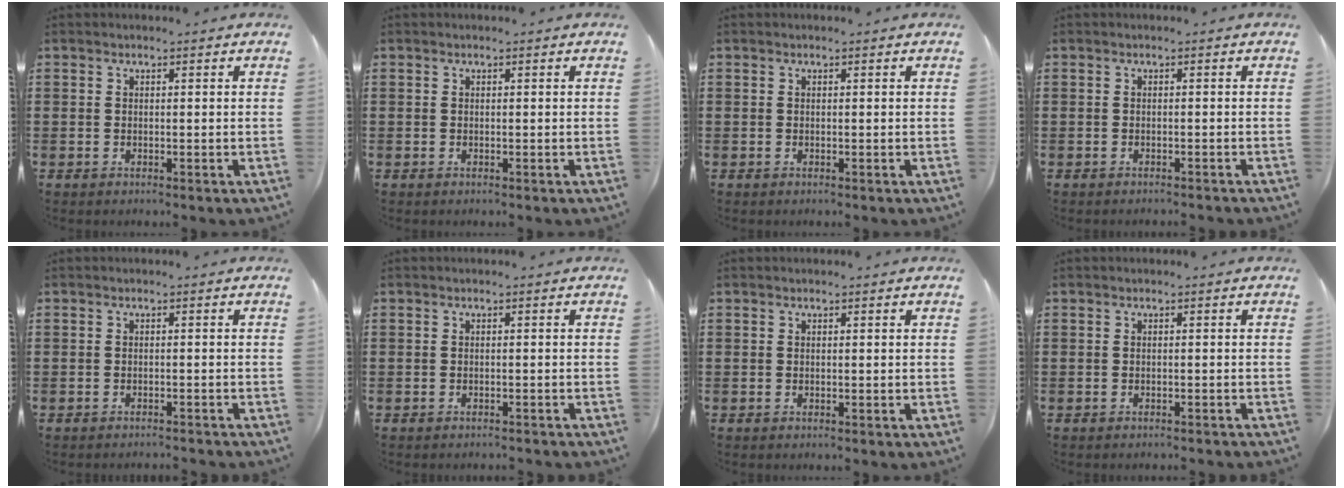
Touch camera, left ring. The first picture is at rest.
{"total": 0.0}
{"total": 0.0}
{"total": 0.6, "force": [-0.6, -0.1, 0.2], "torque": [-0.005, -0.002, -0.012]}
{"total": 1.0, "force": [-1.0, -0.1, 0.2], "torque": [-0.004, 0.001, -0.019]}
{"total": 0.7, "force": [-0.7, 0.0, 0.1], "torque": [-0.005, -0.002, -0.013]}
{"total": 0.0}
{"total": 0.7, "force": [-0.6, -0.1, 0.2], "torque": [-0.005, -0.002, -0.012]}